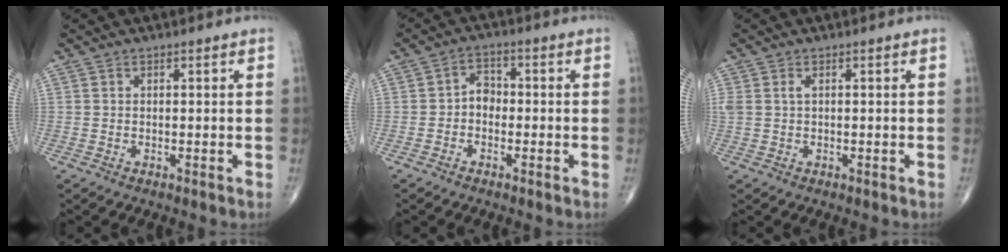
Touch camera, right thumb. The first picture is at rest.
{"total": 3.5, "force": [-0.7, 2.7, 2.1], "torque": [-0.014, 0.018, -0.025]}
{"total": 1.9, "force": [0.6, 1.0, 1.4], "torque": [-0.041, 0.011, 0.015]}